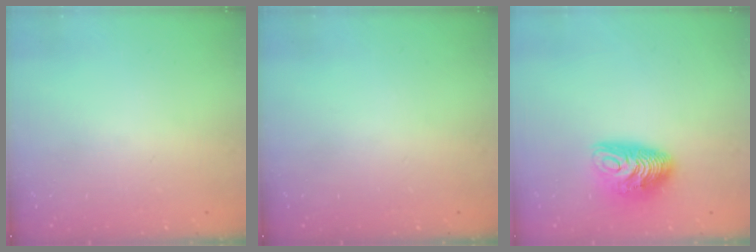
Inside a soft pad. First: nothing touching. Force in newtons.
{"total": 0.0}
{"total": 10.3, "press": 10.3, "slide": 0.5}